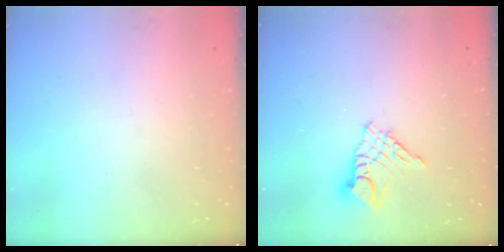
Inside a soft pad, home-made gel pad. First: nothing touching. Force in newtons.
{"total": 8.5, "press": 8.4, "slide": 0.7}